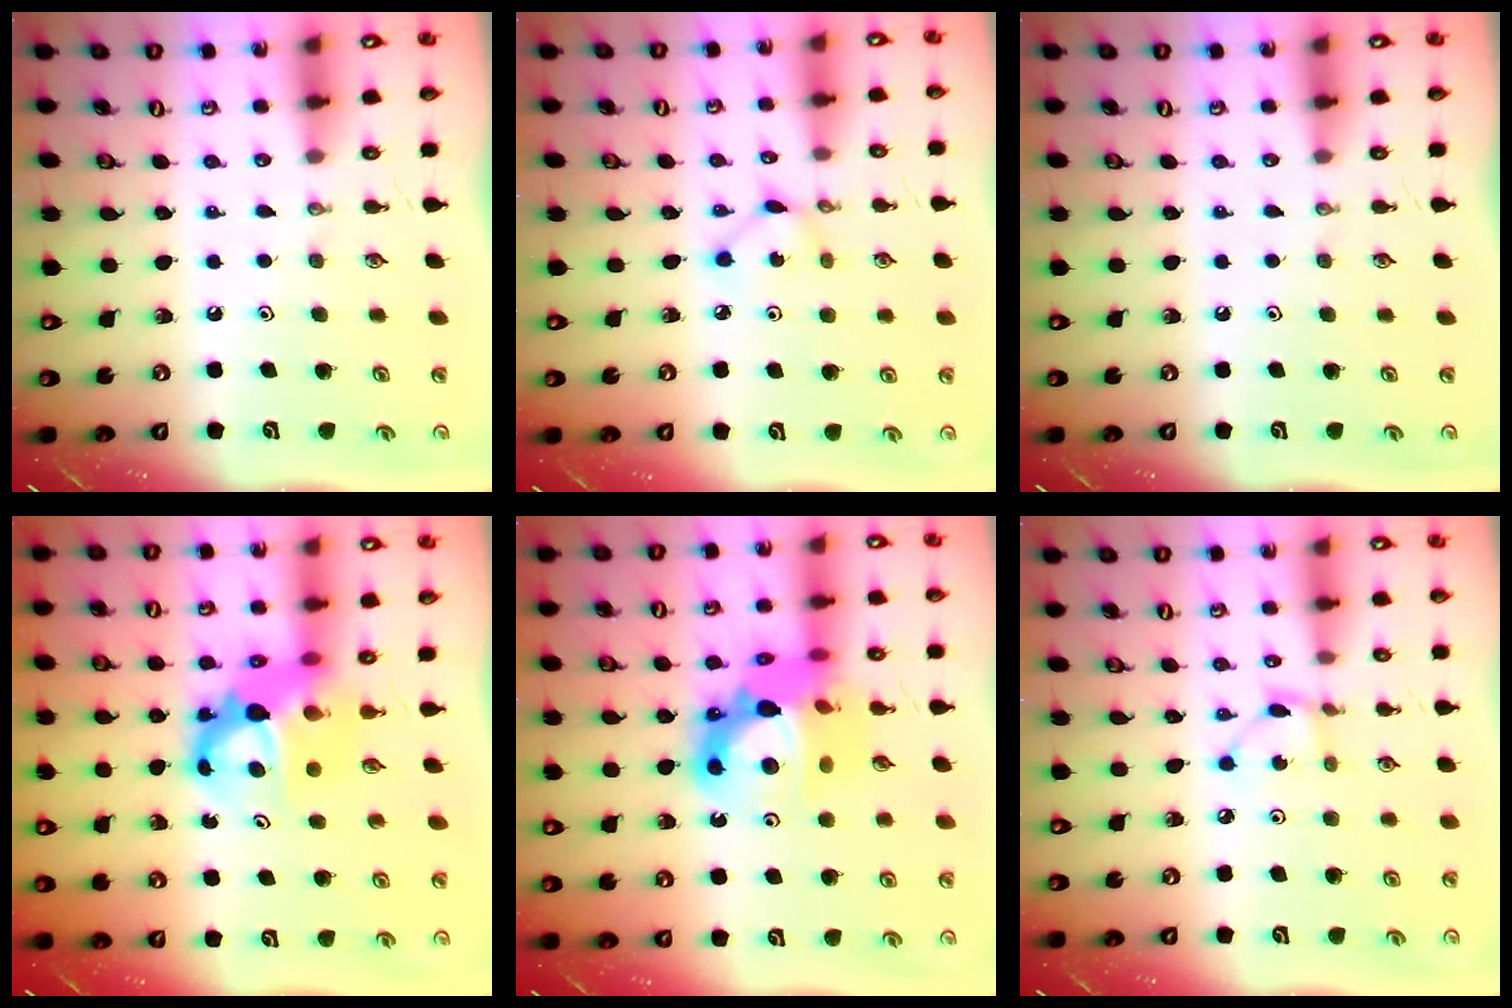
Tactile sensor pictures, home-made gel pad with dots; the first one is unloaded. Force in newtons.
{"total": 2.4, "press": 2.4, "slide": 0.1}
{"total": 0.0}
{"total": 9.2, "press": 9.2, "slide": 0.8}
{"total": 16.5, "press": 16.4, "slide": 1.6}
{"total": 2.6, "press": 2.6, "slide": 0.2}